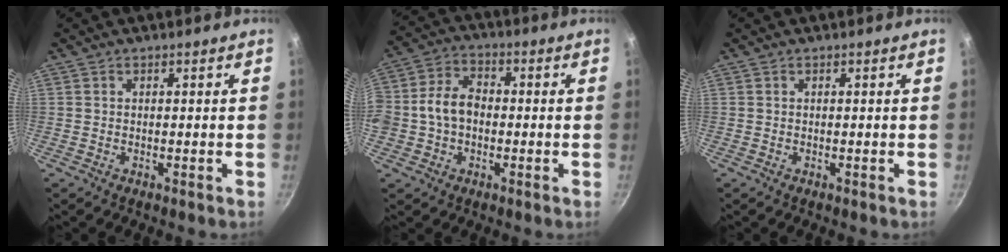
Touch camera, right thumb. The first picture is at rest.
{"total": 8.9, "force": [-0.8, 6.8, 5.7], "torque": [-0.086, 0.026, -0.028]}
{"total": 0.0}